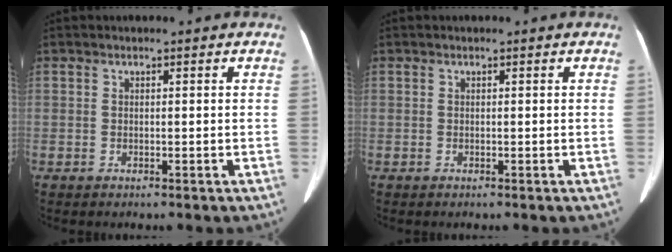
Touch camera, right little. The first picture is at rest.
{"total": 0.0}